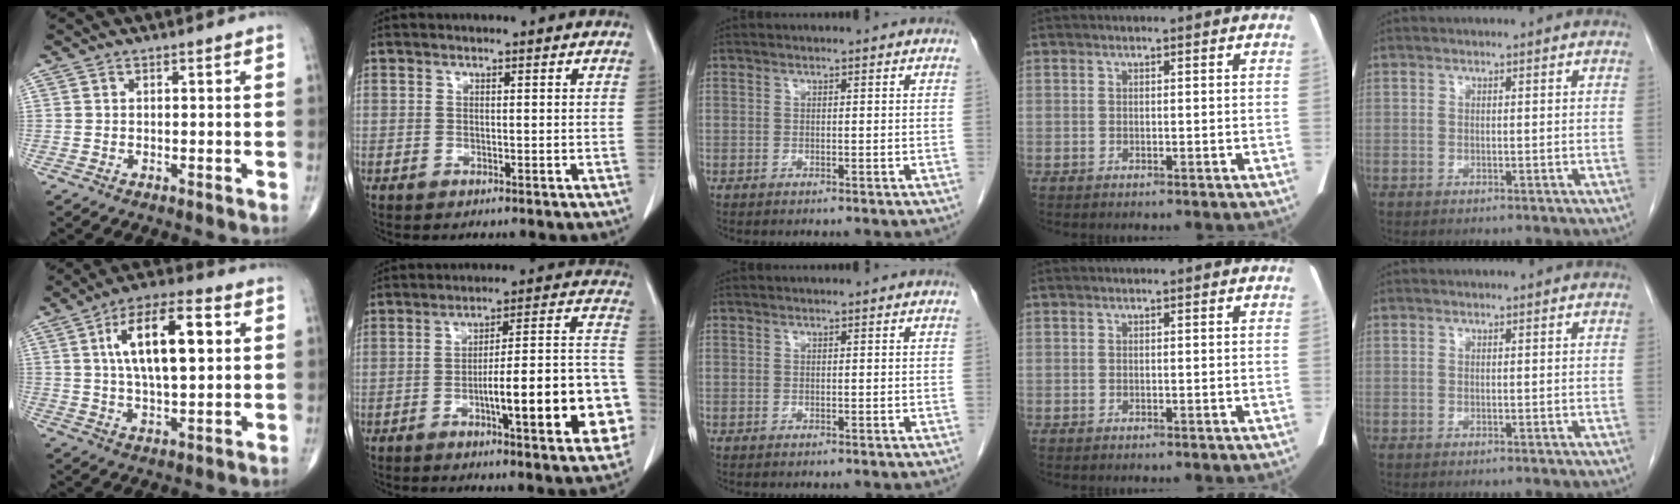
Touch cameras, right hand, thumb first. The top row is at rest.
{"thumb": {"total": 15.7, "force": [3.7, 6.3, 13.9], "torque": [-0.229, 0.007, 0.060]}, "index": {"total": 17.9, "force": [-5.8, 2.8, 16.8], "torque": [-0.170, 0.033, -0.072]}}